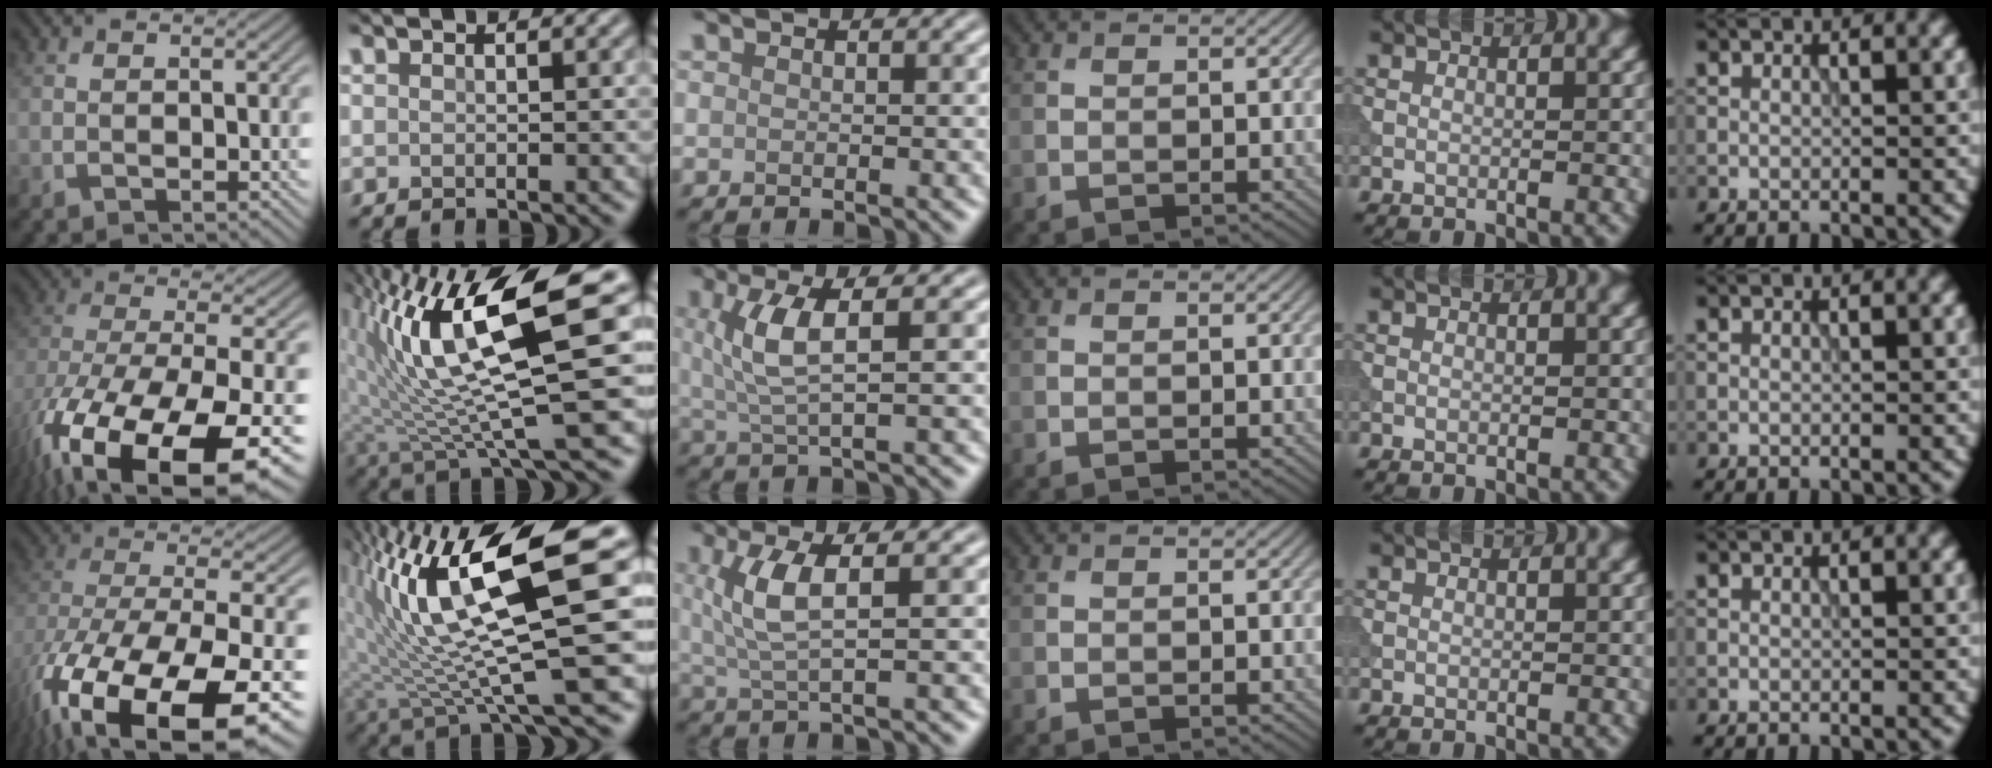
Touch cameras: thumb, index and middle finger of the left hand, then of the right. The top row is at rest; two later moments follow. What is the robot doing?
{"motion": "extract", "object": "tissue"}